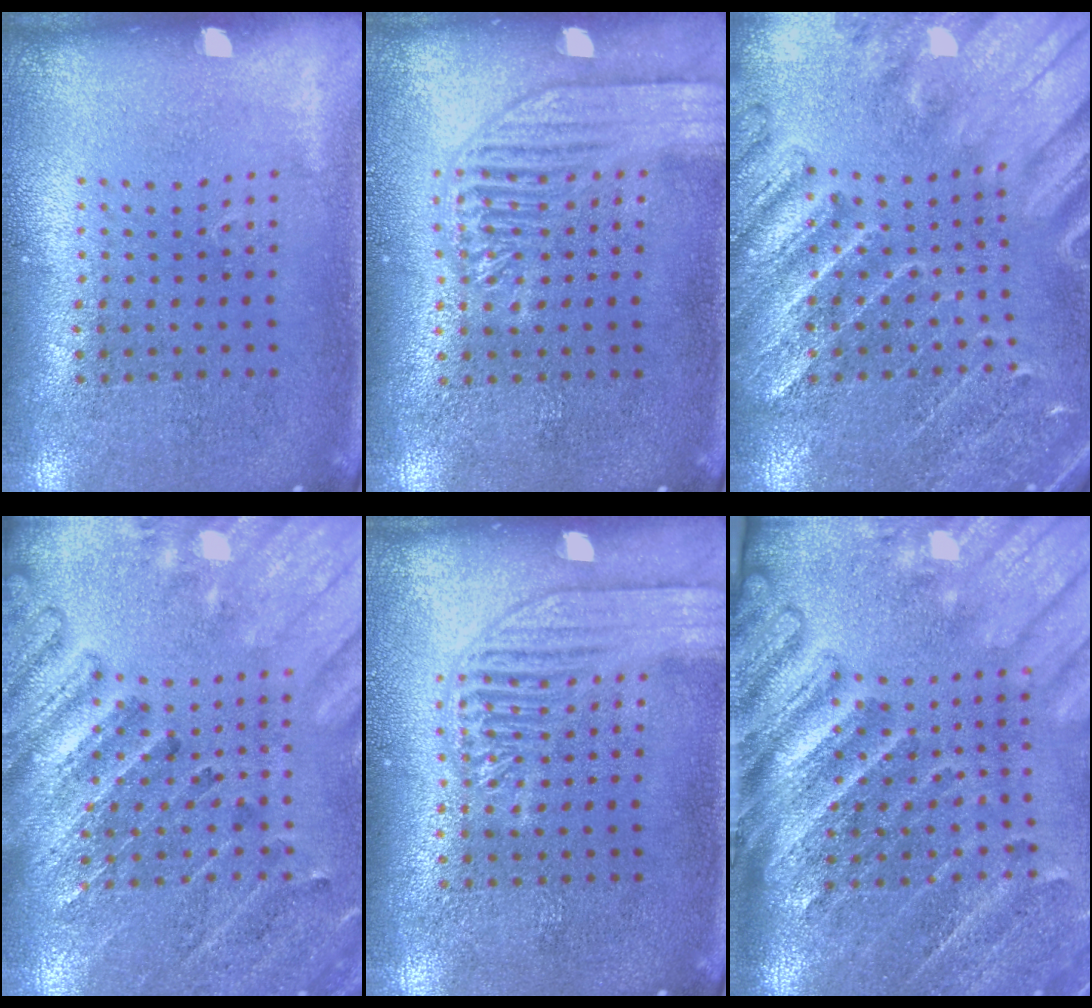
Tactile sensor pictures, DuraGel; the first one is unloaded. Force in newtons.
{"total": 1.8, "press": 1.7, "slide": 0.2}
{"total": 3.2, "press": 2.9, "slide": 1.2}
{"total": 2.6, "press": 2.6, "slide": 0.4}
{"total": 2.8, "press": 2.8, "slide": 0.4}
{"total": 4.3, "press": 3.4, "slide": 2.7}